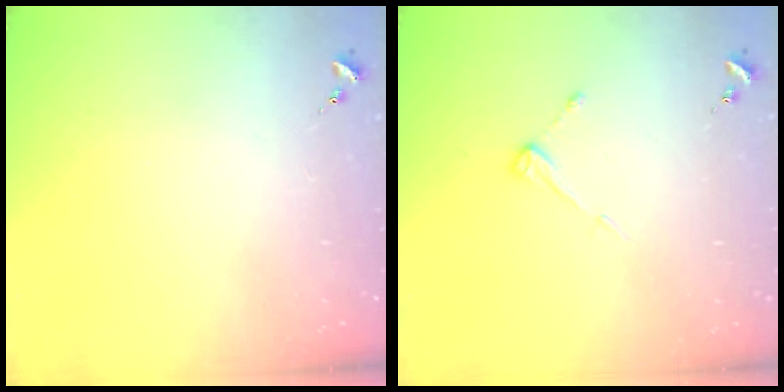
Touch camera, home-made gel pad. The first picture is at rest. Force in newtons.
{"total": 4.2, "press": 4.2, "slide": 0.3}